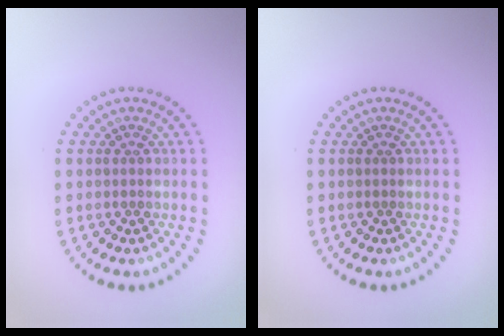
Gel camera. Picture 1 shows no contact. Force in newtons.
{"total": 0.0}